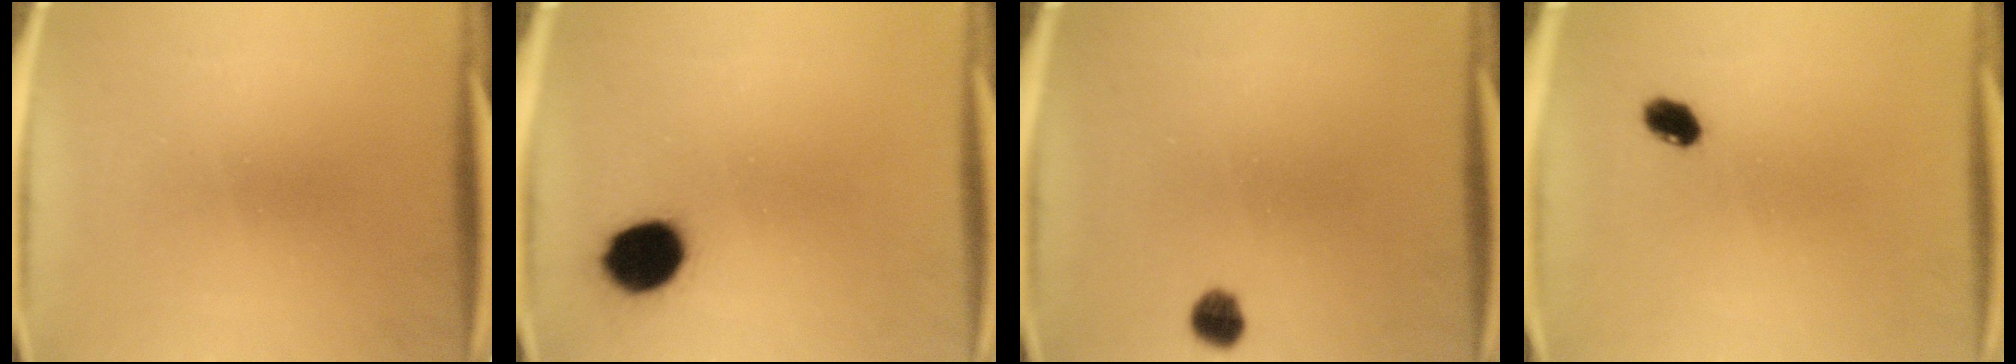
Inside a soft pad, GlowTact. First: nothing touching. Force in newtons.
{"total": 9.9}
{"total": 3.1}
{"total": 3.1}